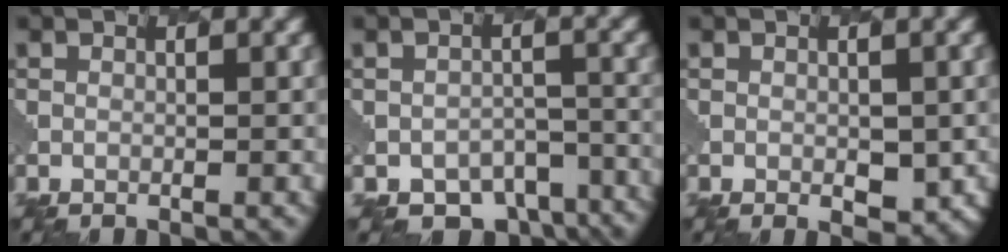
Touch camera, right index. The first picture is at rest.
{"total": 6.5, "force": [-4.9, 3.6, 2.2], "torque": [-0.016, -0.020, -0.057]}
{"total": 3.1, "force": [-0.6, 1.8, 2.5], "torque": [-0.031, -0.009, -0.006]}